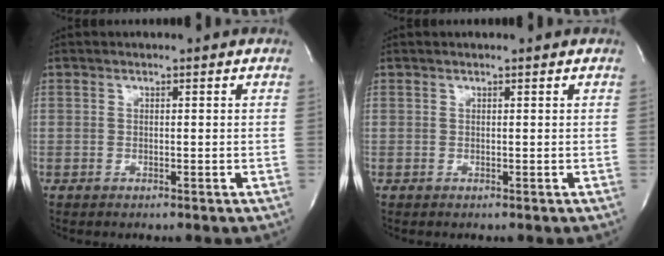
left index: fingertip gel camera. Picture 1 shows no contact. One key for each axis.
{"total": 0.7, "fx": 0.7, "fy": 0.0, "fz": 0.2, "tx": -0.009, "ty": 0.003, "tz": 0.009}